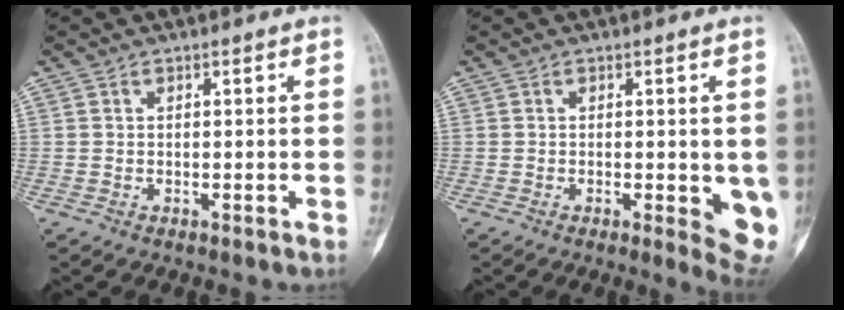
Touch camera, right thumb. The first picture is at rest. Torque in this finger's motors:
{"motor_torque": [-0.08, 0.66, 0.11, -0.03, 0.01]}